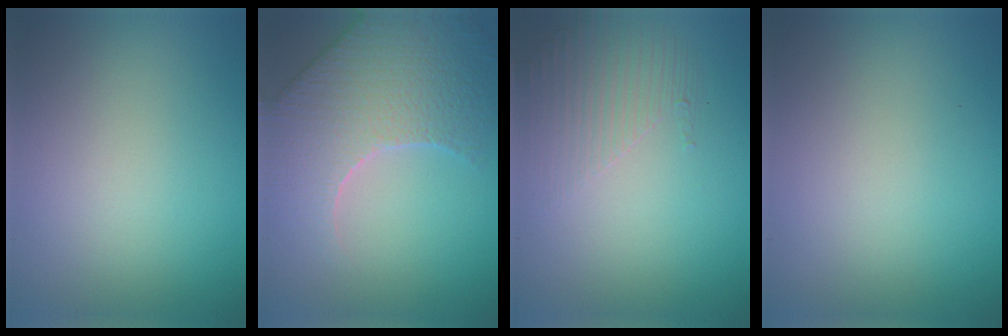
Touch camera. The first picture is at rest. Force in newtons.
{"total": 7.1, "press": 5.9, "slide": 4.0}
{"total": 1.7, "press": 0.9, "slide": 1.4}
{"total": 0.0}